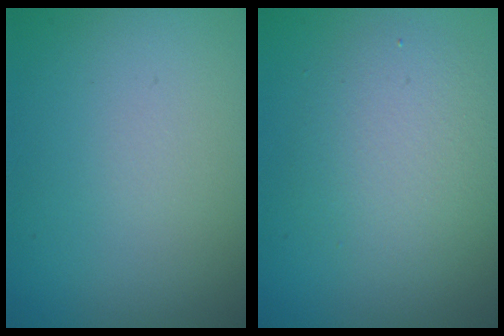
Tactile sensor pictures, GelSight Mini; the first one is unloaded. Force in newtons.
{"total": 3.8, "press": 3.8, "slide": 0.3}